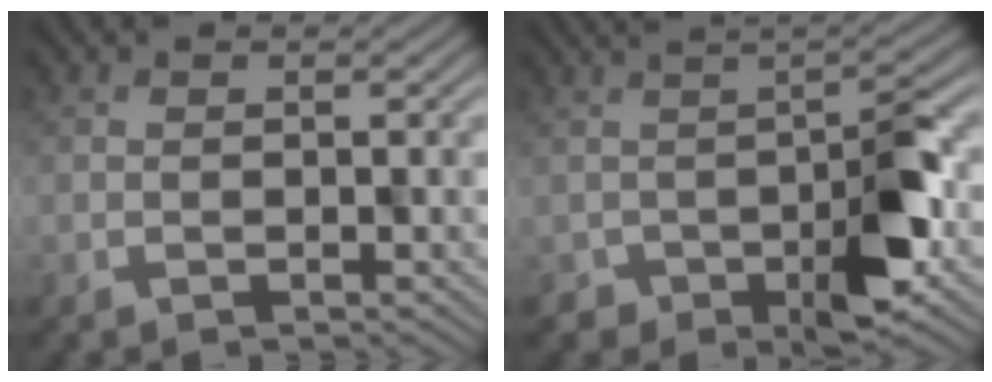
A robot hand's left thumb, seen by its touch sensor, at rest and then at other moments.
{"total": 5.3, "force": [-1.5, 2.2, 4.7], "torque": [-0.062, 0.002, -0.019]}